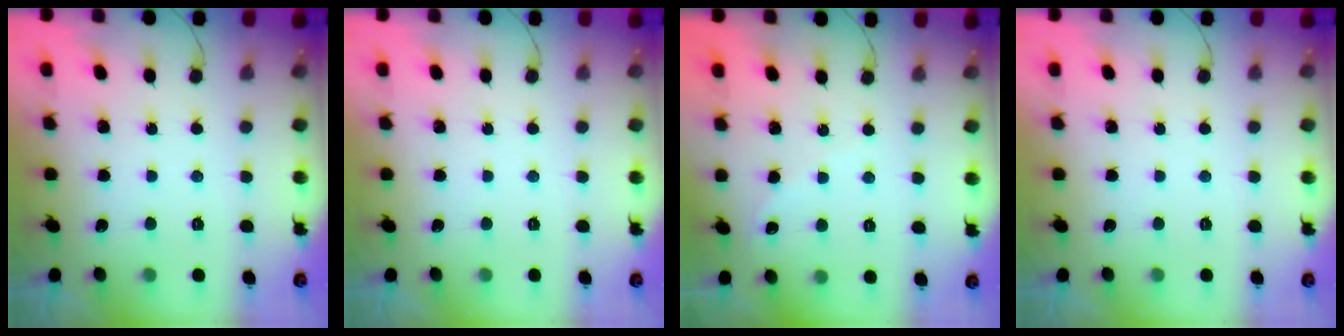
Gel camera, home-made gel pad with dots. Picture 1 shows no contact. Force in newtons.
{"total": 0.0}
{"total": 3.1, "press": 3.0, "slide": 0.4}
{"total": 0.0}